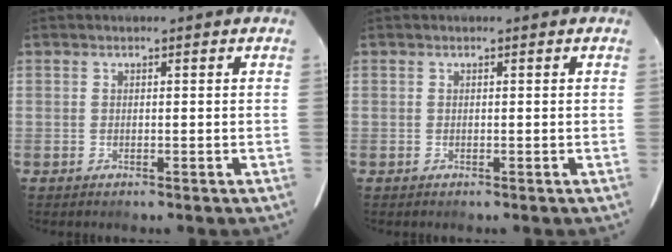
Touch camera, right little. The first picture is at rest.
{"total": 0.0}